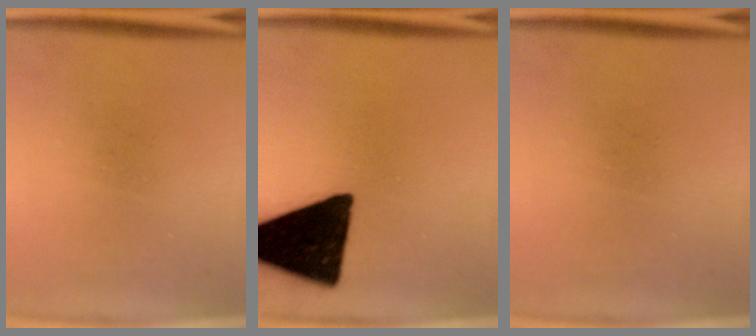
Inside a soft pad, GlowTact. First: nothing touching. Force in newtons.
{"total": 19.0}
{"total": 0.0}